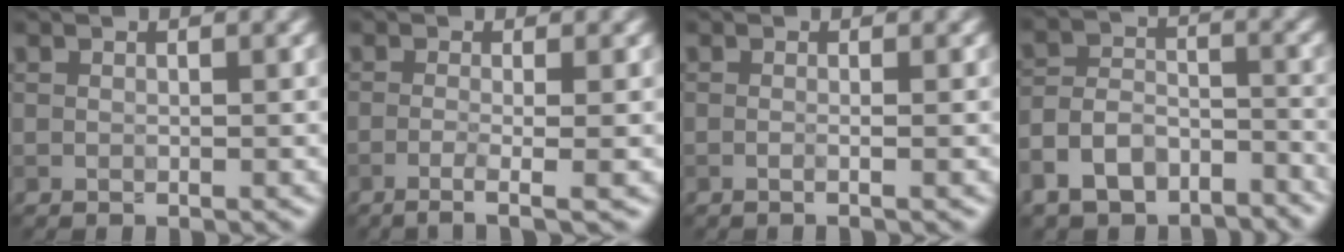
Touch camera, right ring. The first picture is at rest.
{"total": 3.2, "force": [-1.1, 1.0, 2.8], "torque": [-0.036, 0.000, -0.032]}
{"total": 2.5, "force": [0.4, 1.5, 2.0], "torque": [0.004, 0.001, -0.022]}
{"total": 7.0, "force": [-5.3, 3.8, 2.5], "torque": [-0.050, -0.001, -0.112]}